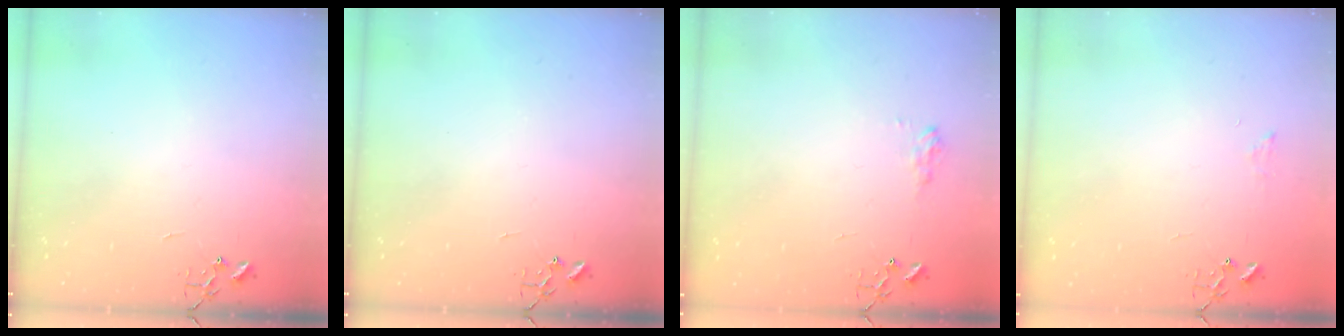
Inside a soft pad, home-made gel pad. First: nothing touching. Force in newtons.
{"total": 0.0}
{"total": 7.8, "press": 7.8, "slide": 0.7}
{"total": 6.3, "press": 6.3, "slide": 0.7}